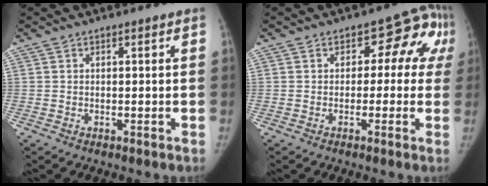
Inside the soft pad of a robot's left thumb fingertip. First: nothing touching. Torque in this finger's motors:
{"motor_torque": [-0.34, 0.33, -0.43, 0.14, -0.06]}